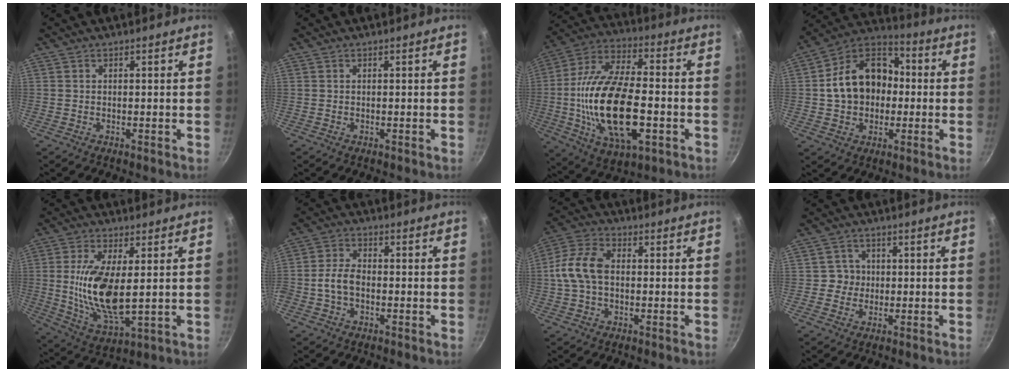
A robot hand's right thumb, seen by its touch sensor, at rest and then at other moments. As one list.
[{"total": 0.0}, {"total": 23.9, "force": [-4.0, 11.4, 20.6], "torque": [-0.389, 0.021, -0.071]}, {"total": 16.7, "force": [0.0, 12.7, 10.7], "torque": [-0.152, 0.042, -0.014]}, {"total": 14.3, "force": [1.2, 5.9, 13.0], "torque": [-0.250, -0.018, 0.027]}, {"total": 5.0, "force": [-1.4, 3.2, 3.5], "torque": [-0.066, 0.024, -0.036]}, {"total": 9.5, "force": [0.0, 6.3, 7.2], "torque": [-0.139, 0.029, -0.012]}, {"total": 3.1, "force": [-0.1, 3.1, 0.4], "torque": [0.021, 0.008, -0.007]}]